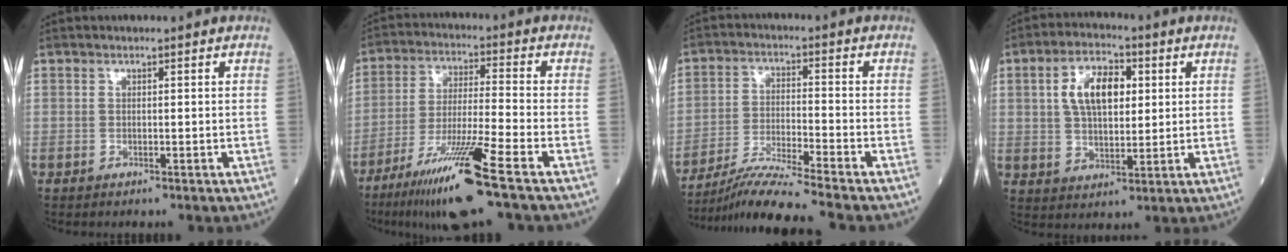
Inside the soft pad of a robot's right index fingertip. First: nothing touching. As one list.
[{"total": 15.3, "force": [-9.2, -0.8, 12.3], "torque": [-0.246, -0.046, -0.164]}, {"total": 10.4, "force": [-9.1, -2.3, 4.5], "torque": [-0.081, -0.026, -0.165]}, {"total": 9.2, "force": [2.4, 4.5, 7.6], "torque": [-0.143, 0.018, 0.045]}]